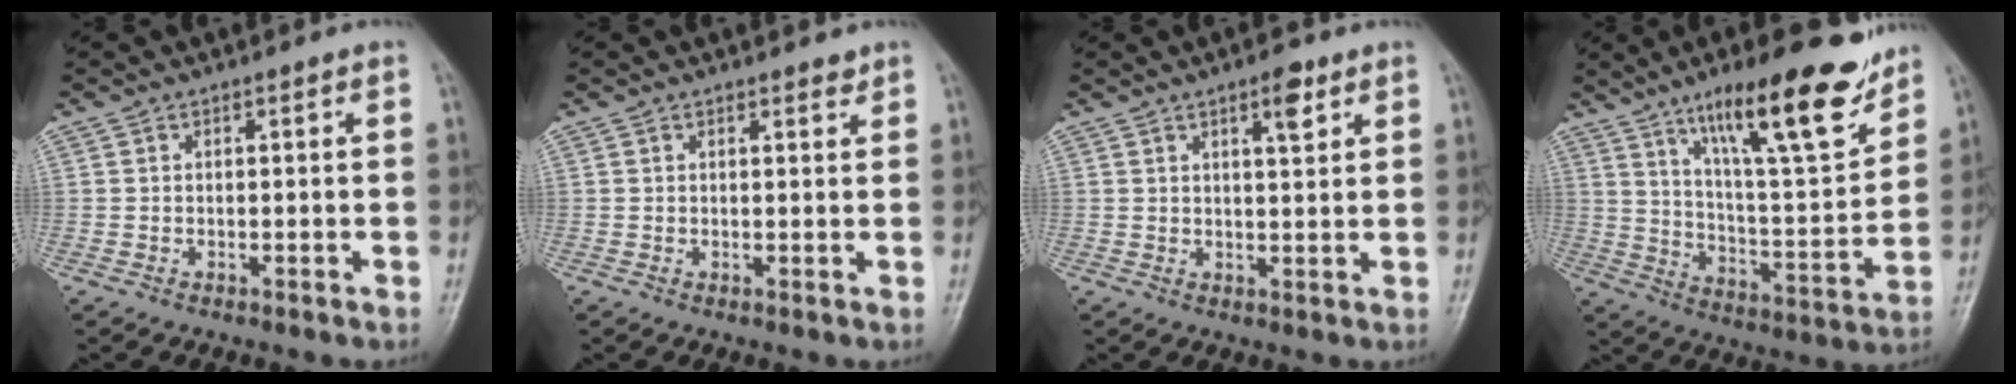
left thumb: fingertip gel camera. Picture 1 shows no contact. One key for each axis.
{"total": 1.4, "fx": 1.1, "fy": 0.4, "fz": 0.7, "tx": -0.006, "ty": -0.008, "tz": 0.016}
{"total": 4.4, "fx": 2.5, "fy": 1.3, "fz": 3.4, "tx": -0.043, "ty": -0.013, "tz": 0.037}
{"total": 20.9, "fx": 13.6, "fy": 4.9, "fz": 15.1, "tx": -0.203, "ty": -0.066, "tz": 0.222}